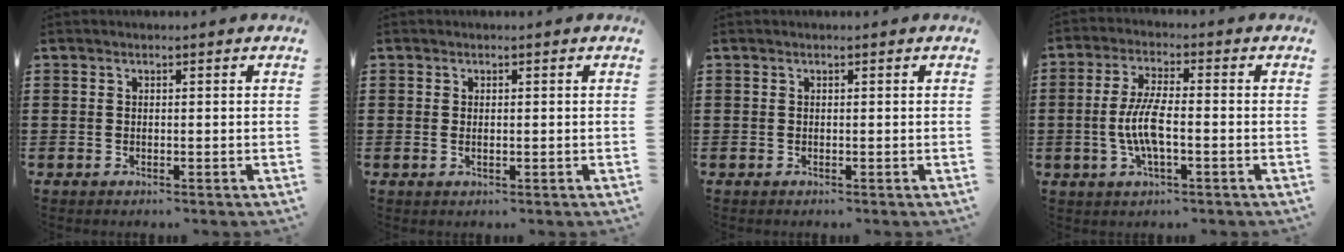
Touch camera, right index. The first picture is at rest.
{"total": 1.0, "force": [0.1, 0.4, 0.9], "torque": [-0.020, 0.003, 0.000]}
{"total": 0.0}
{"total": 6.8, "force": [-1.2, 2.1, 6.3], "torque": [-0.146, -0.005, -0.033]}